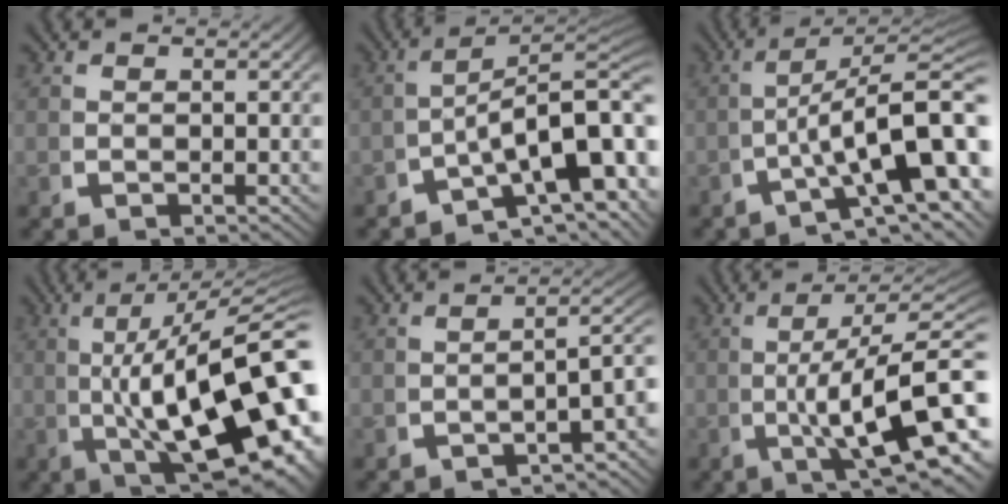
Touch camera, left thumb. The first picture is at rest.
{"total": 12.4, "force": [-2.1, 6.8, 10.1], "torque": [-0.157, -0.036, -0.022]}
{"total": 12.1, "force": [-2.0, 5.6, 10.6], "torque": [-0.163, -0.036, -0.014]}
{"total": 18.9, "force": [-0.6, 9.6, 16.2], "torque": [-0.257, -0.041, 0.018]}
{"total": 6.4, "force": [-2.9, 2.6, 5.1], "torque": [-0.069, -0.007, -0.035]}
{"total": 12.2, "force": [-1.2, 5.2, 11.0], "torque": [-0.185, -0.030, -0.006]}